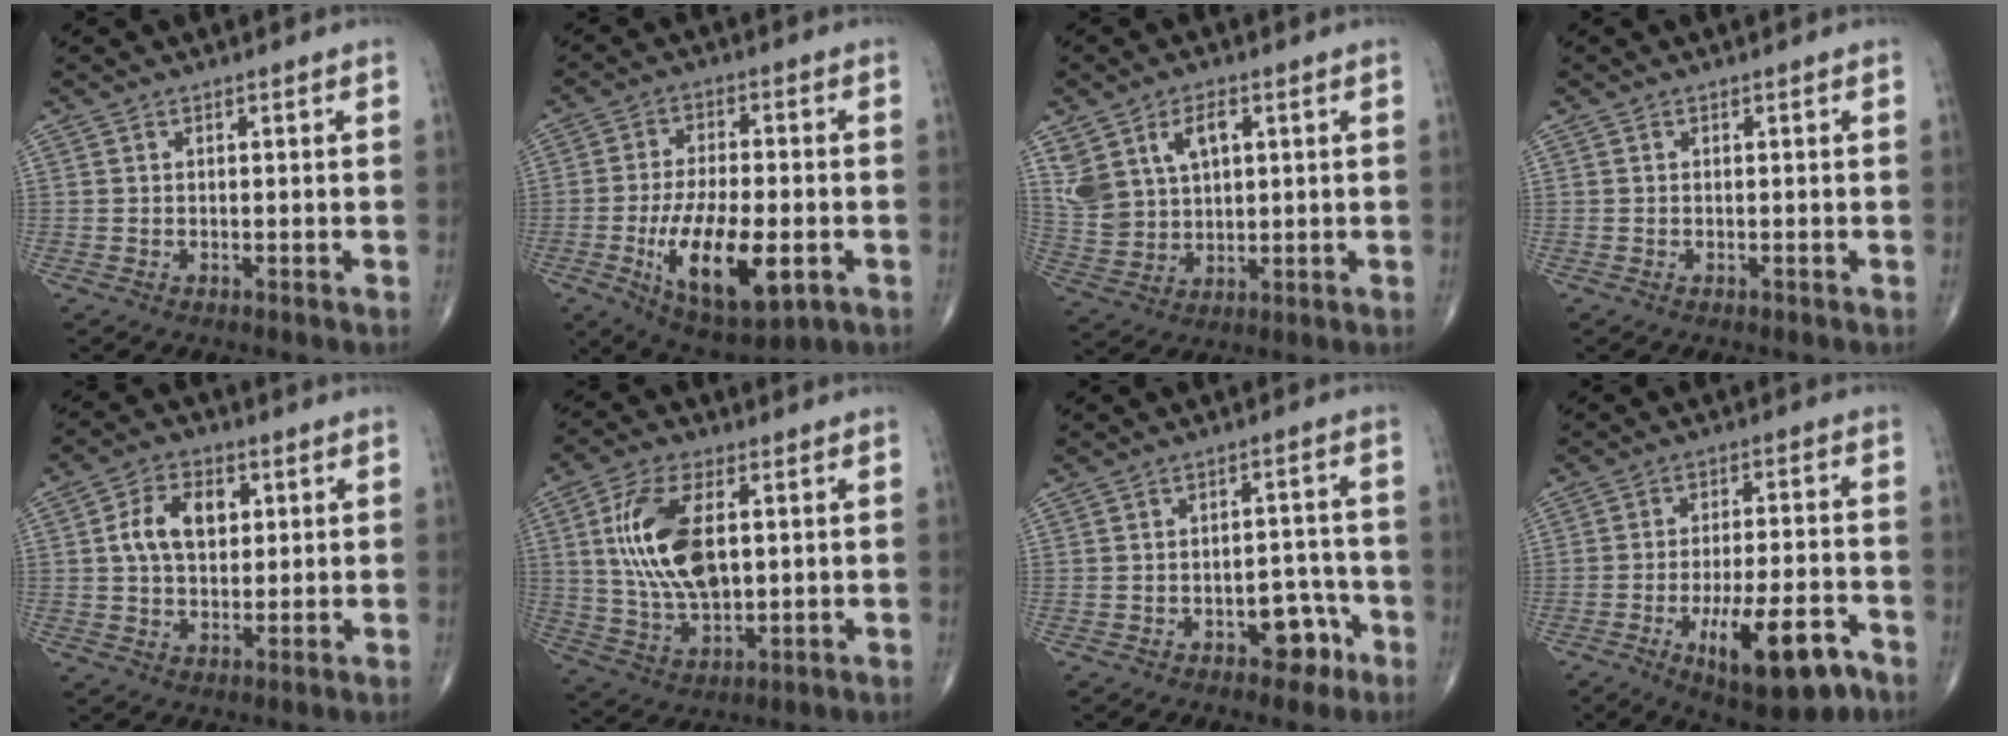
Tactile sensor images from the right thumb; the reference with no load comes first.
{"total": 16.2, "force": [-4.7, 6.8, 14.0], "torque": [-0.233, 0.003, -0.066]}
{"total": 10.0, "force": [4.1, 6.4, 6.5], "torque": [-0.116, -0.008, 0.089]}
{"total": 0.0}
{"total": 9.3, "force": [2.1, 6.1, 6.7], "torque": [-0.101, 0.004, 0.033]}
{"total": 15.2, "force": [2.7, 7.8, 12.8], "torque": [-0.249, -0.005, 0.056]}
{"total": 6.6, "force": [-3.5, 3.8, 4.1], "torque": [-0.026, 0.039, -0.045]}
{"total": 15.1, "force": [-7.2, 5.2, 12.2], "torque": [-0.182, 0.029, -0.102]}